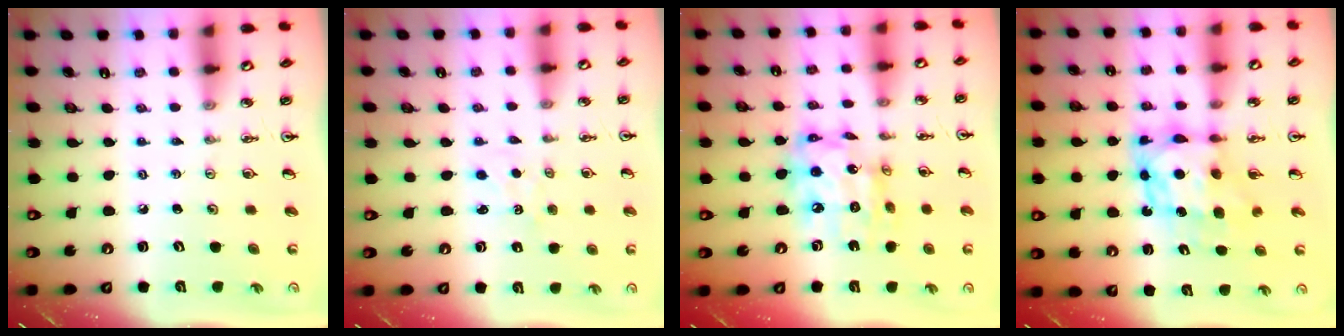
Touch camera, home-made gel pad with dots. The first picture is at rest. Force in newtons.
{"total": 1.5, "press": 1.4, "slide": 0.3}
{"total": 14.0, "press": 13.9, "slide": 1.6}
{"total": 8.3, "press": 8.3, "slide": 0.7}